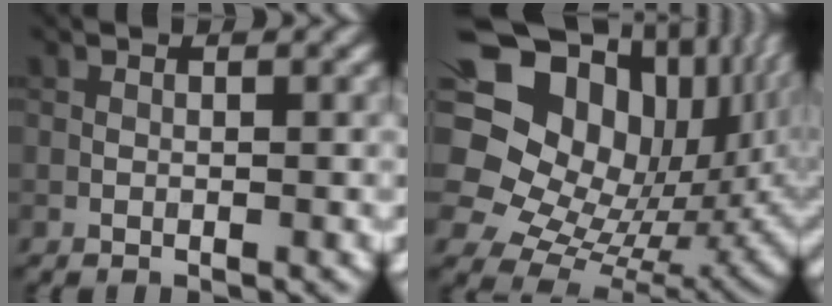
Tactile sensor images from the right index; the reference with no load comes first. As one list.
[{"total": 19.3, "force": [5.0, 15.0, 11.1], "torque": [-0.235, 0.030, 0.114]}]